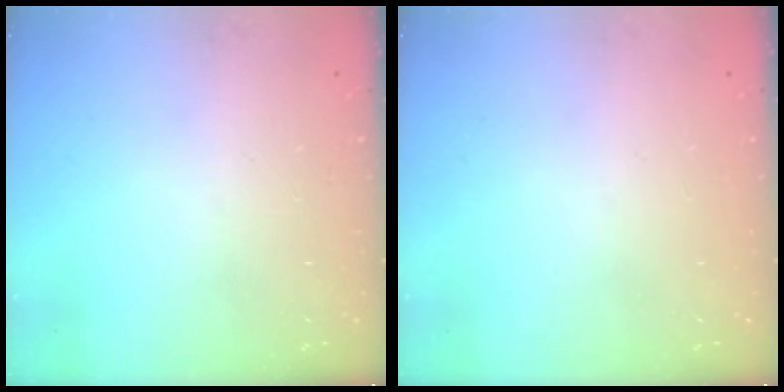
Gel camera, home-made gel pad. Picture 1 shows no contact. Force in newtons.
{"total": 0.0}